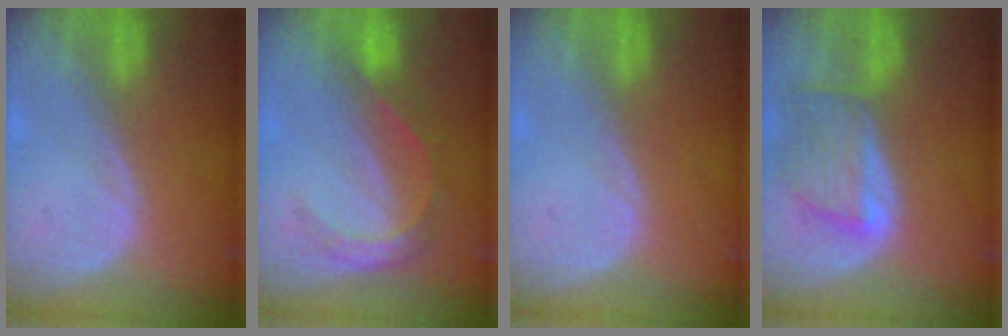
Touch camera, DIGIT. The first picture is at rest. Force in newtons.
{"total": 5.7, "press": 4.8, "slide": 3.0}
{"total": 0.0}
{"total": 7.2, "press": 6.7, "slide": 2.8}